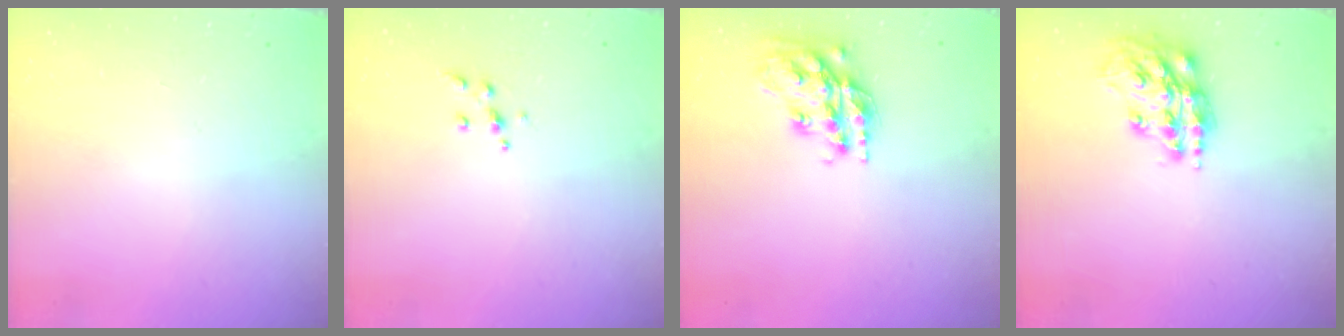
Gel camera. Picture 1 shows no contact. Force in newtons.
{"total": 4.5, "press": 4.5, "slide": 0.5}
{"total": 17.6, "press": 17.5, "slide": 1.3}
{"total": 15.1, "press": 15.0, "slide": 1.0}